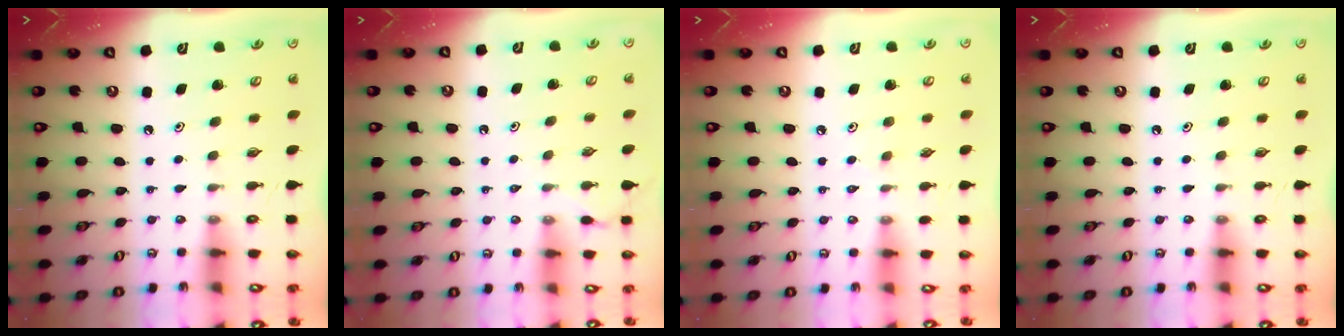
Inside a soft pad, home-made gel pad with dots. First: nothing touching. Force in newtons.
{"total": 2.4, "press": 2.4, "slide": 0.3}
{"total": 2.5, "press": 2.5, "slide": 0.5}
{"total": 0.0}